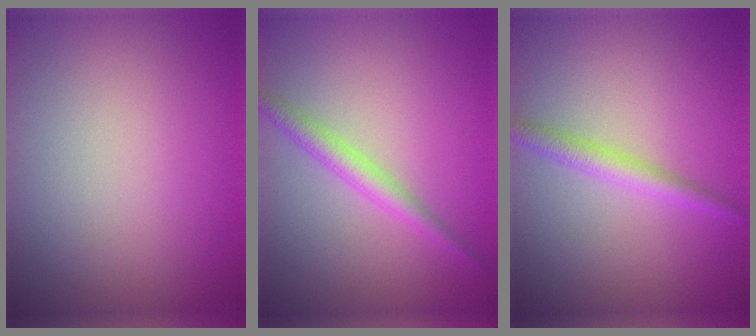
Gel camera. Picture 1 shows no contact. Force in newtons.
{"total": 2.3, "press": 2.3, "slide": 0.1}
{"total": 2.2, "press": 2.2, "slide": 0.1}